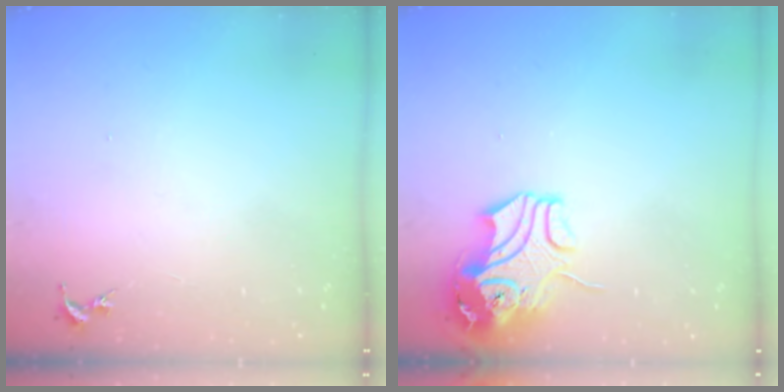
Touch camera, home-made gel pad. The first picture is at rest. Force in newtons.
{"total": 12.0, "press": 11.8, "slide": 2.0}